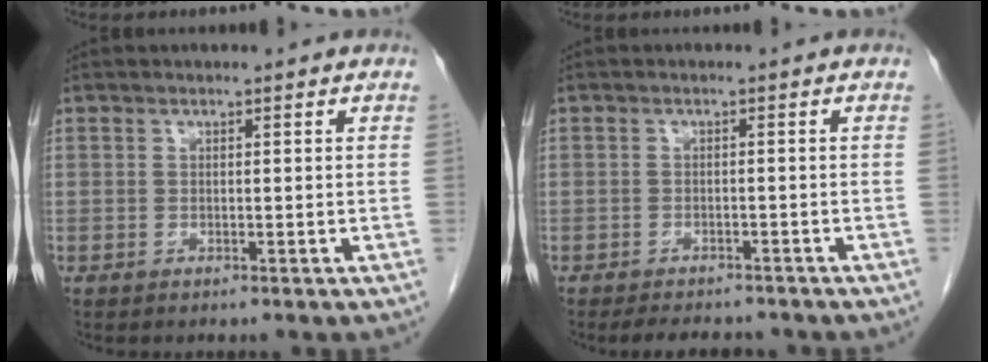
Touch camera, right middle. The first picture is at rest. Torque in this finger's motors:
{"motor_torque": [0.16, -0.14, 0.02, 0.00]}